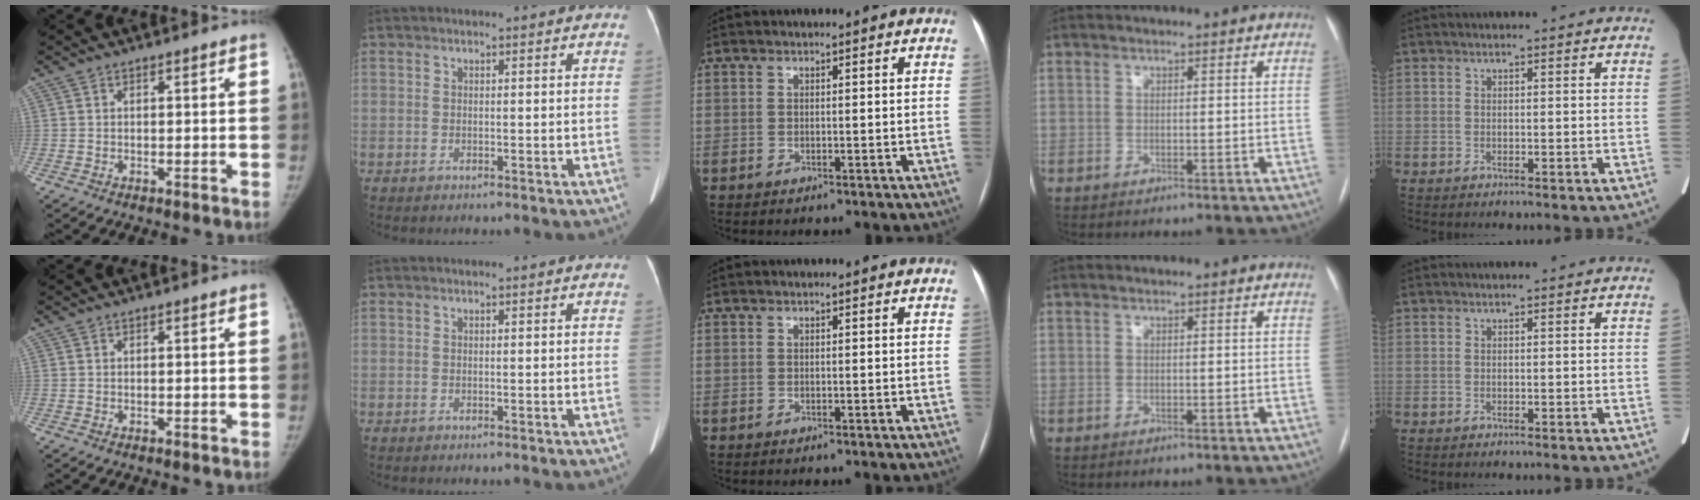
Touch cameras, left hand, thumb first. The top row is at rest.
{}